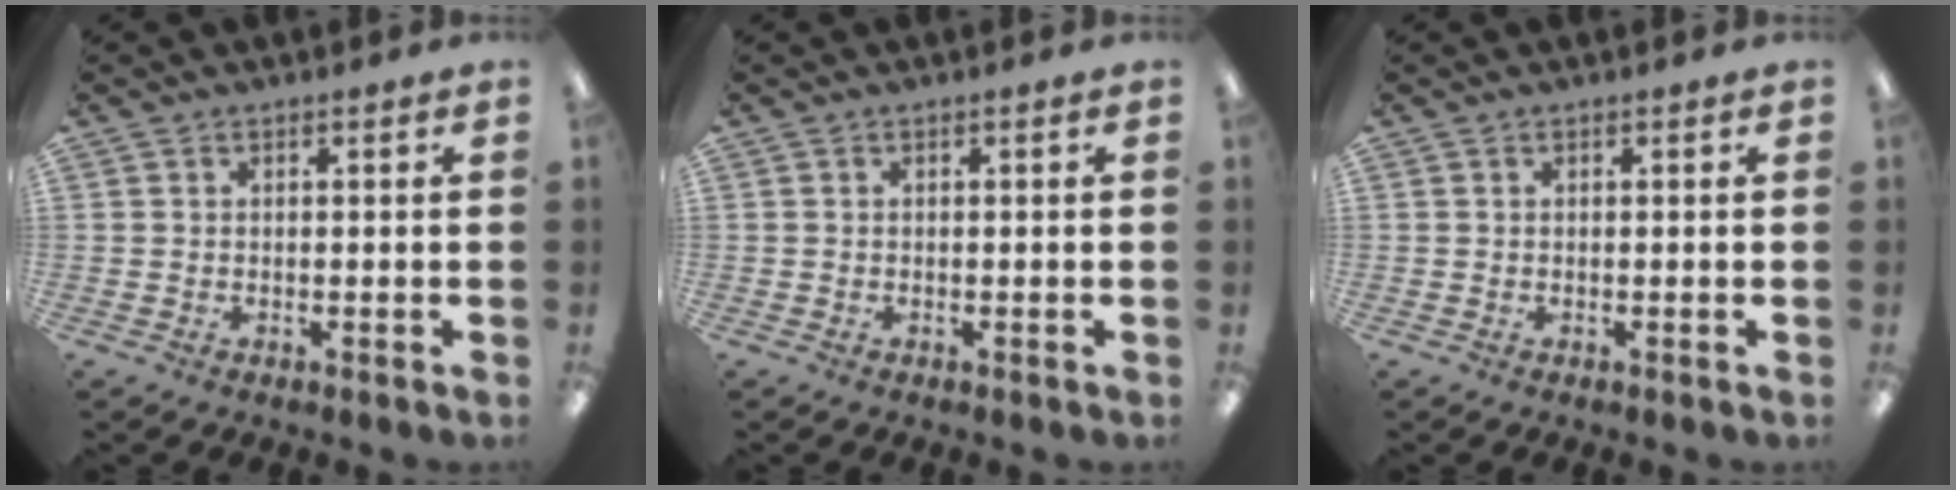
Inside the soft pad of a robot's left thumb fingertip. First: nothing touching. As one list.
[{"total": 0.0}, {"total": 0.0}]